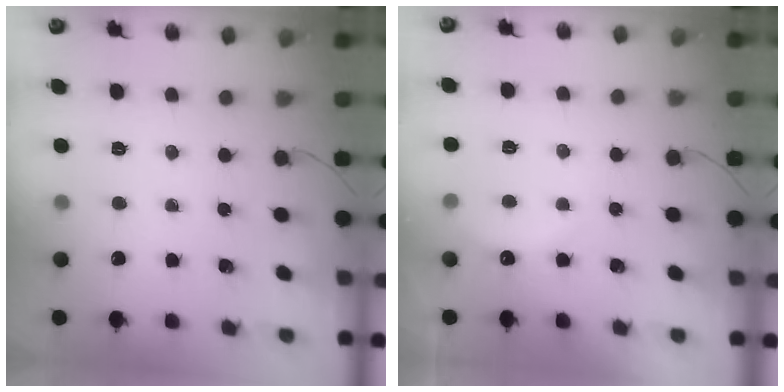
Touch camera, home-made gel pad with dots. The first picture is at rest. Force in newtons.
{"total": 5.4, "press": 5.2, "slide": 1.5}